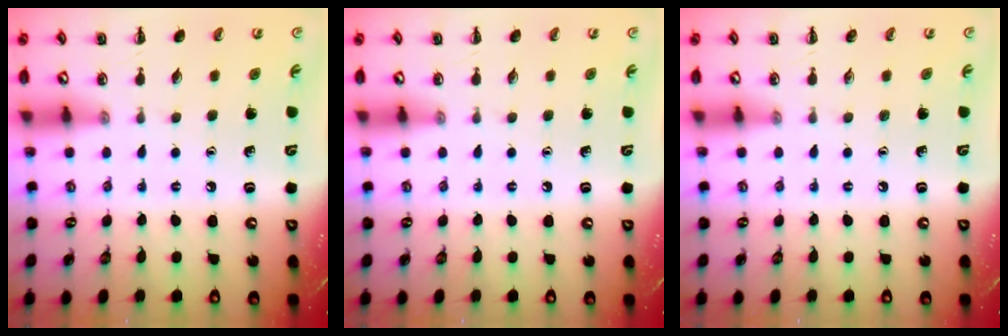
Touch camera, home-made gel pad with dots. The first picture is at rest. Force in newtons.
{"total": 0.0}
{"total": 0.0}